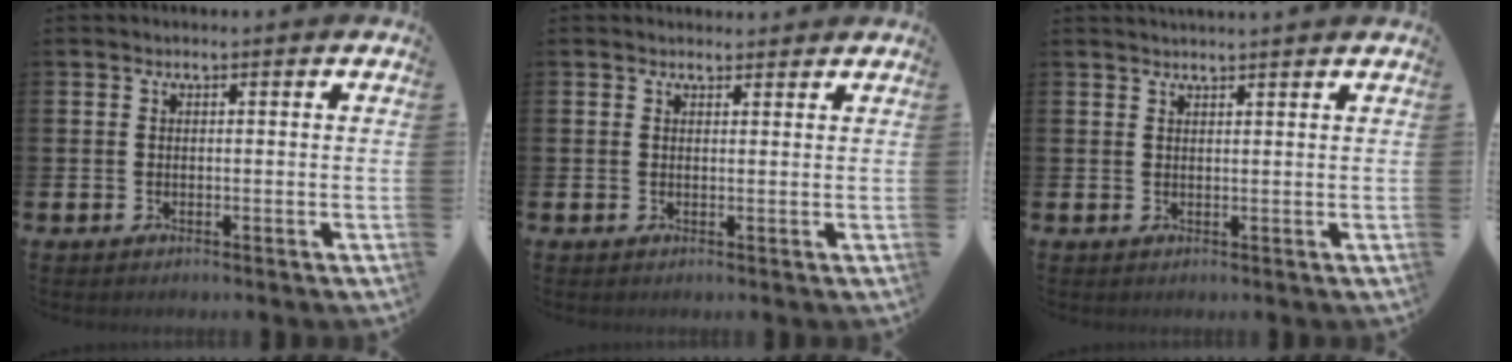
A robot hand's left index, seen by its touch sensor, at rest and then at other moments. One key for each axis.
{"total": 1.2, "fx": 1.2, "fy": 0.4, "fz": 0.0, "tx": 0.017, "ty": -0.005, "tz": 0.017}
{"total": 1.6, "fx": 1.6, "fy": -0.2, "fz": 0.0, "tx": 0.001, "ty": -0.006, "tz": 0.029}